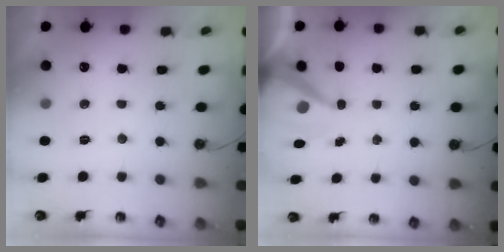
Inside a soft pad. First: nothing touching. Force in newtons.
{"total": 8.8, "press": 8.8, "slide": 1.1}